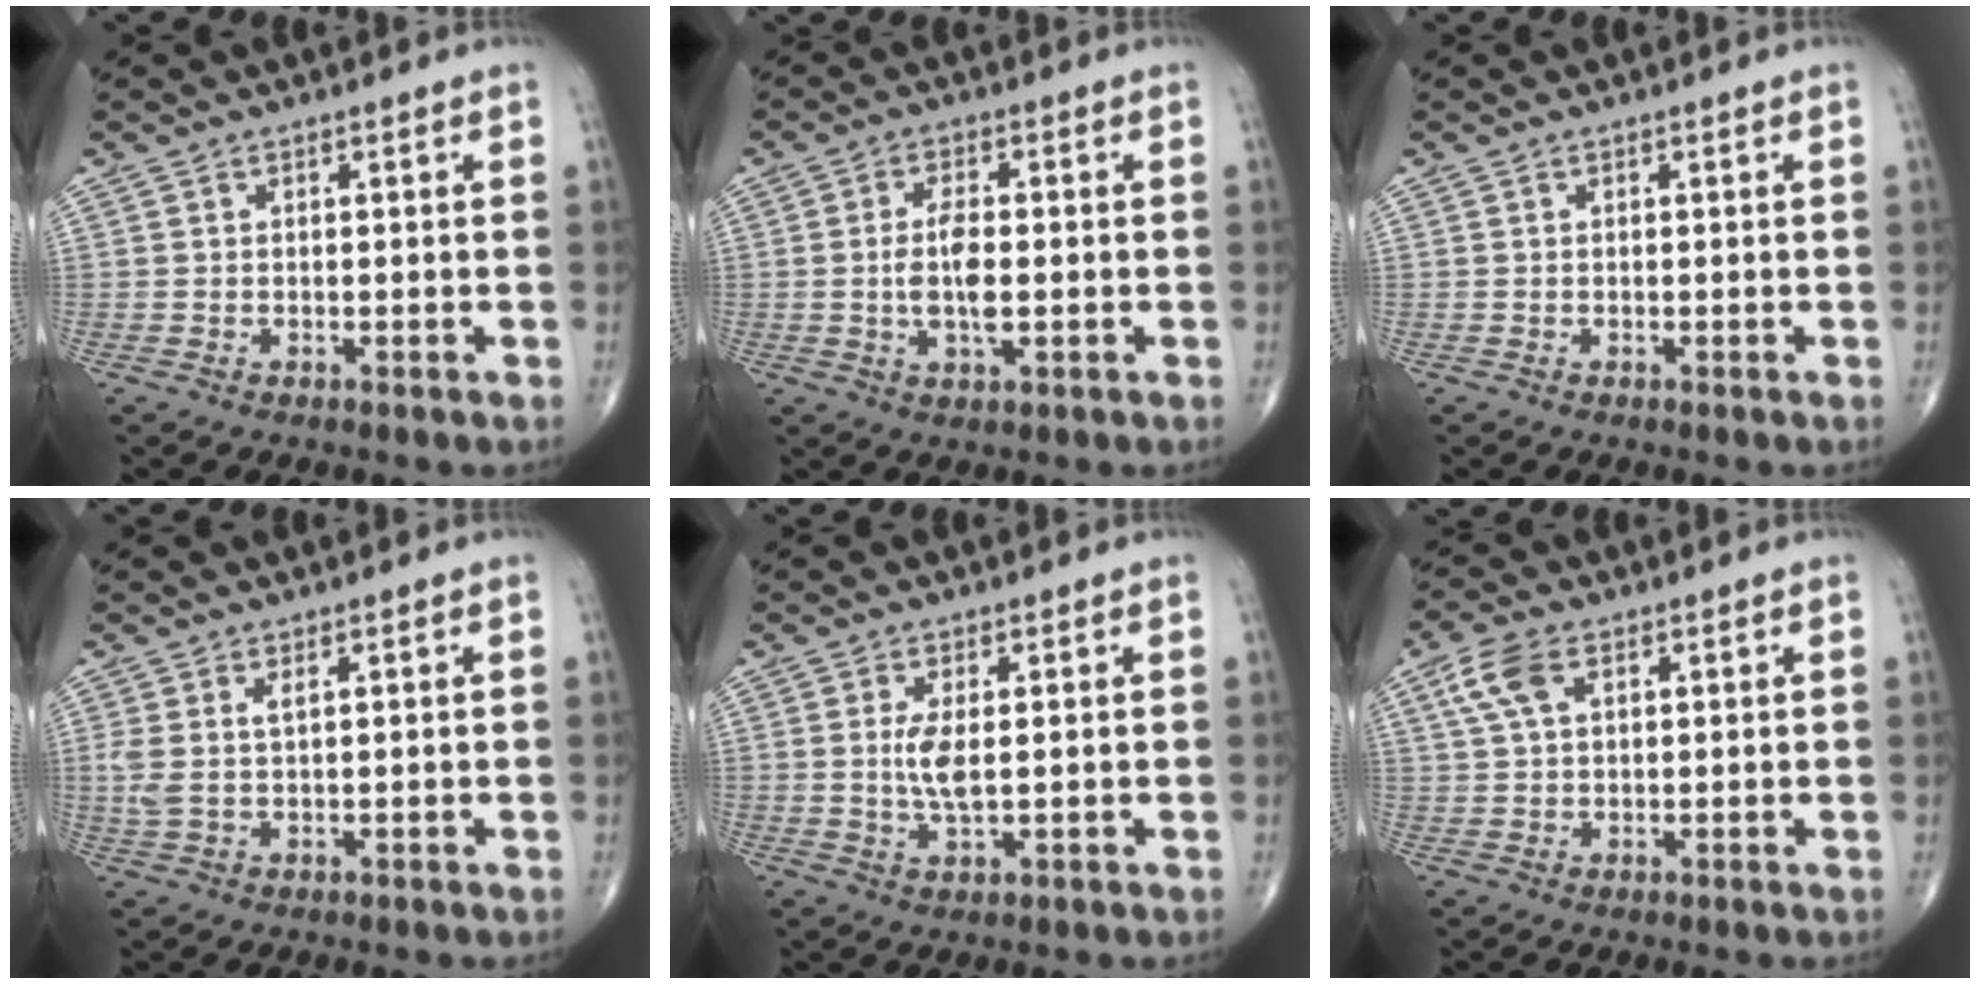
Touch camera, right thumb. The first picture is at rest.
{"total": 6.4, "force": [-0.5, 2.5, 5.9], "torque": [-0.115, -0.003, -0.011]}
{"total": 0.0}
{"total": 3.4, "force": [1.2, 1.2, 3.0], "torque": [-0.080, 0.004, 0.031]}
{"total": 4.4, "force": [0.6, 1.4, 4.2], "torque": [-0.091, -0.012, 0.015]}
{"total": 5.8, "force": [2.4, 3.1, 4.2], "torque": [-0.094, 0.008, 0.048]}